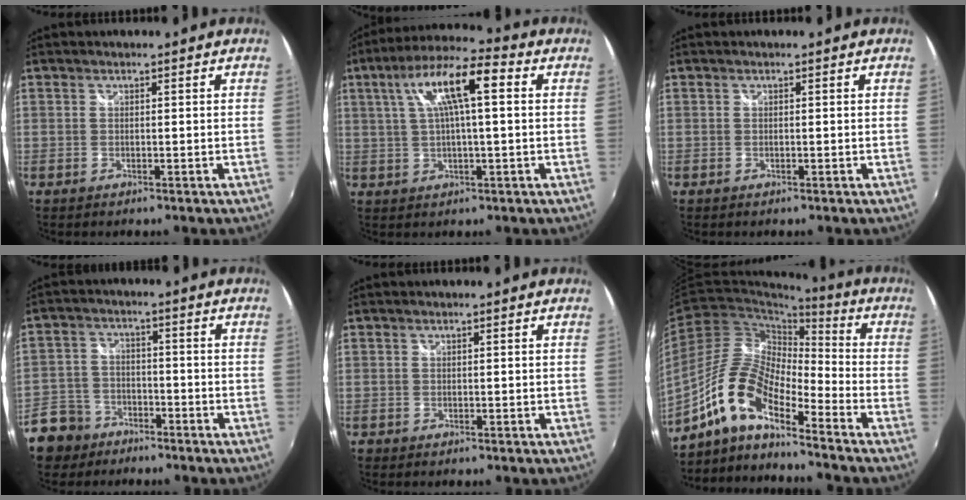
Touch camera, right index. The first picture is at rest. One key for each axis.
{"total": 12.3, "fx": 3.4, "fy": 2.8, "fz": 11.4, "tx": -0.207, "ty": 0.027, "tz": 0.058}
{"total": 0.0}
{"total": 8.9, "fx": -6.0, "fy": 6.3, "fz": 2.0, "tx": -0.069, "ty": 0.013, "tz": -0.107}
{"total": 0.6, "fx": -0.2, "fy": 0.5, "fz": -0.1, "tx": -0.001, "ty": 0.001, "tz": -0.003}
{"total": 12.4, "fx": -8.1, "fy": 3.9, "fz": 8.6, "tx": -0.167, "ty": 0.016, "tz": -0.168}